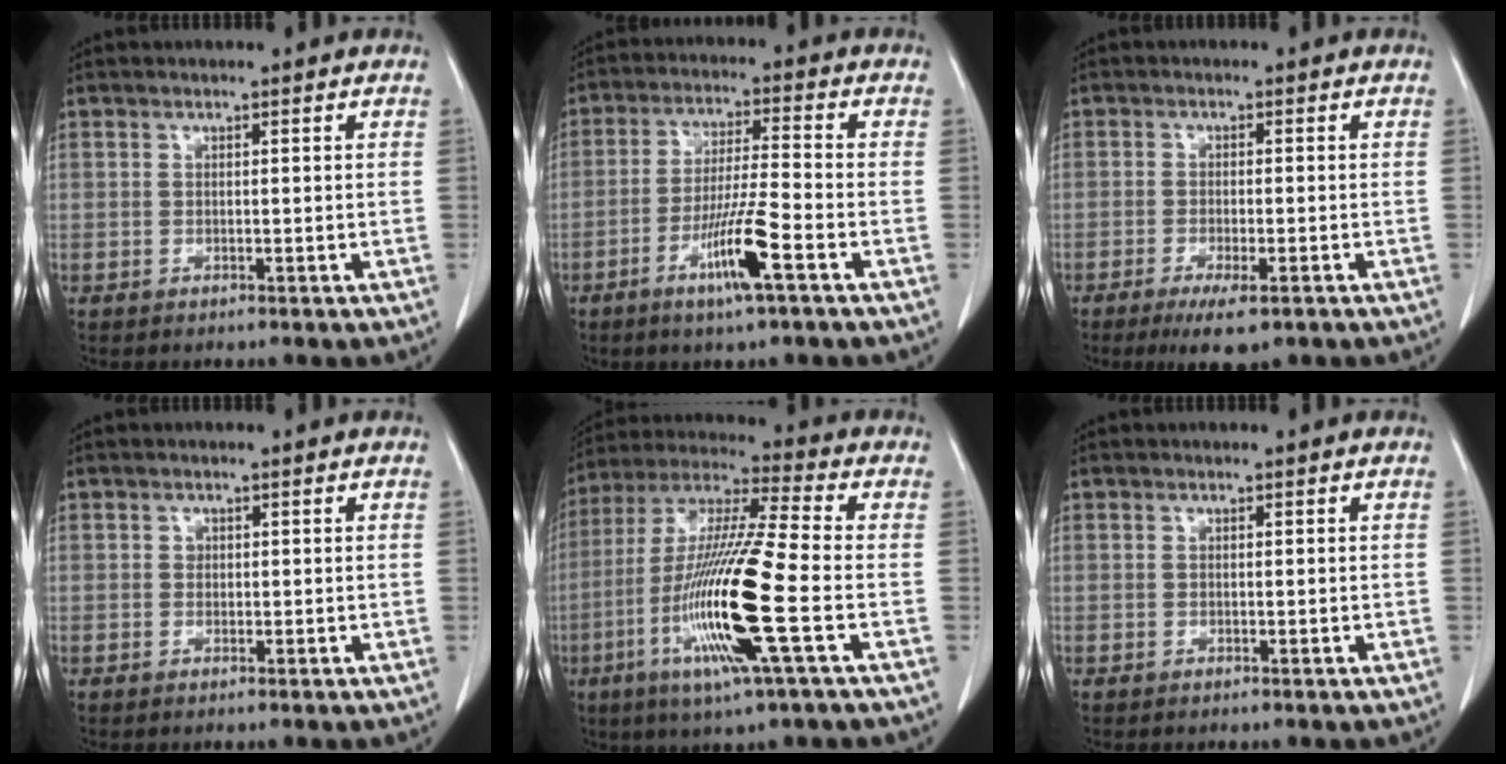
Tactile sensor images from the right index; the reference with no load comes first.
{"total": 9.0, "force": [-4.2, -0.3, 7.9], "torque": [-0.150, -0.010, -0.078]}
{"total": 5.6, "force": [-3.4, 1.2, 4.3], "torque": [-0.071, -0.013, -0.050]}
{"total": 0.7, "force": [0.2, 0.6, 0.1], "torque": [0.004, 0.004, 0.005]}
{"total": 18.8, "force": [-5.4, 0.2, 18.0], "torque": [-0.376, -0.021, -0.110]}
{"total": 0.0}